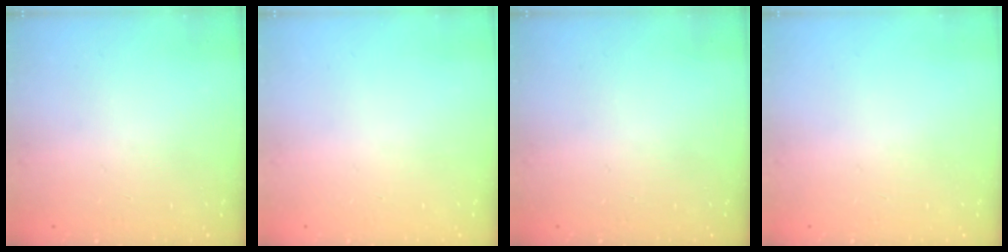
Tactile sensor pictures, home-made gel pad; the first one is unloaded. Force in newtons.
{"total": 0.0}
{"total": 0.0}
{"total": 0.0}